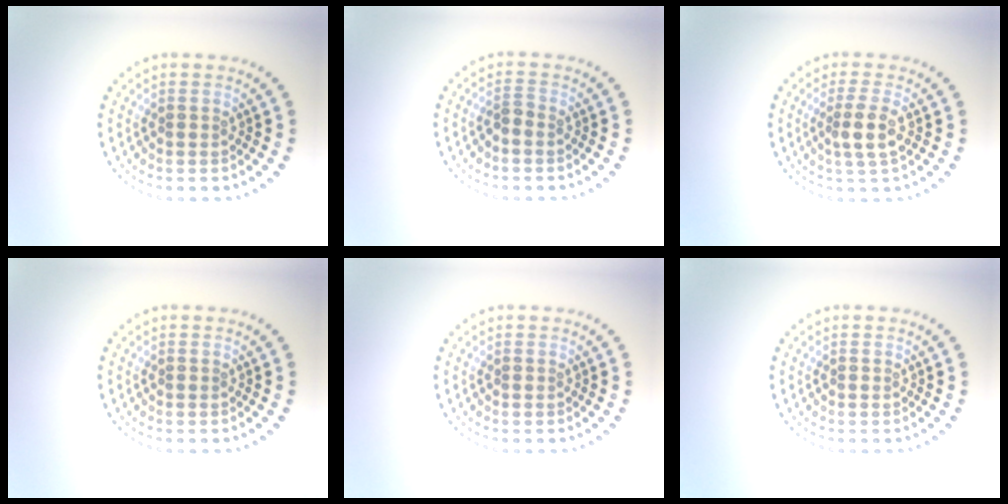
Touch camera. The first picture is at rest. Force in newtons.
{"total": 1.0, "press": 0.8, "slide": 0.6}
{"total": 2.4, "press": 2.1, "slide": 1.0}
{"total": 0.0}
{"total": 0.0}
{"total": 0.0}